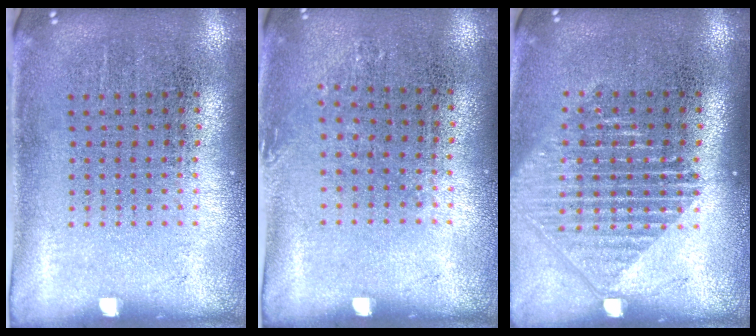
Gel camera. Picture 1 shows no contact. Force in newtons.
{"total": 0.7, "press": 0.7, "slide": 0.2}
{"total": 1.4, "press": 1.3, "slide": 0.6}